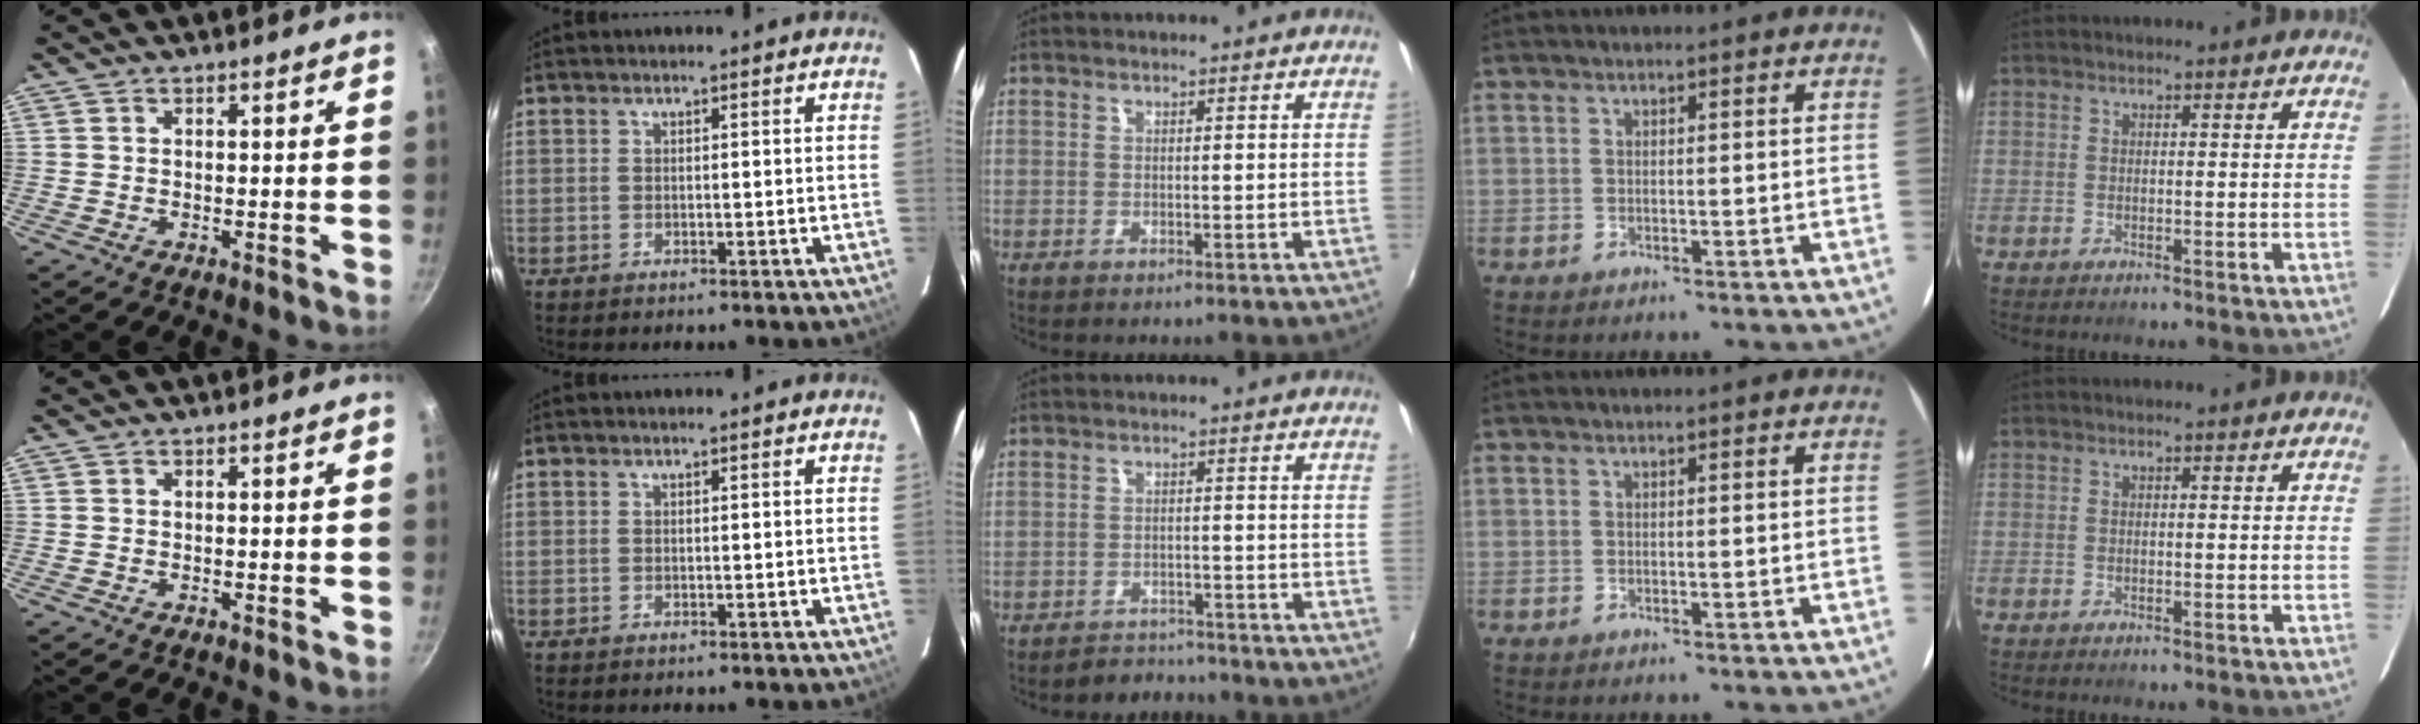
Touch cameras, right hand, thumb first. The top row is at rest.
{"middle": {"total": 4.4, "force": [-4.2, 1.3, -0.1], "torque": [-0.013, 0.003, -0.067]}}